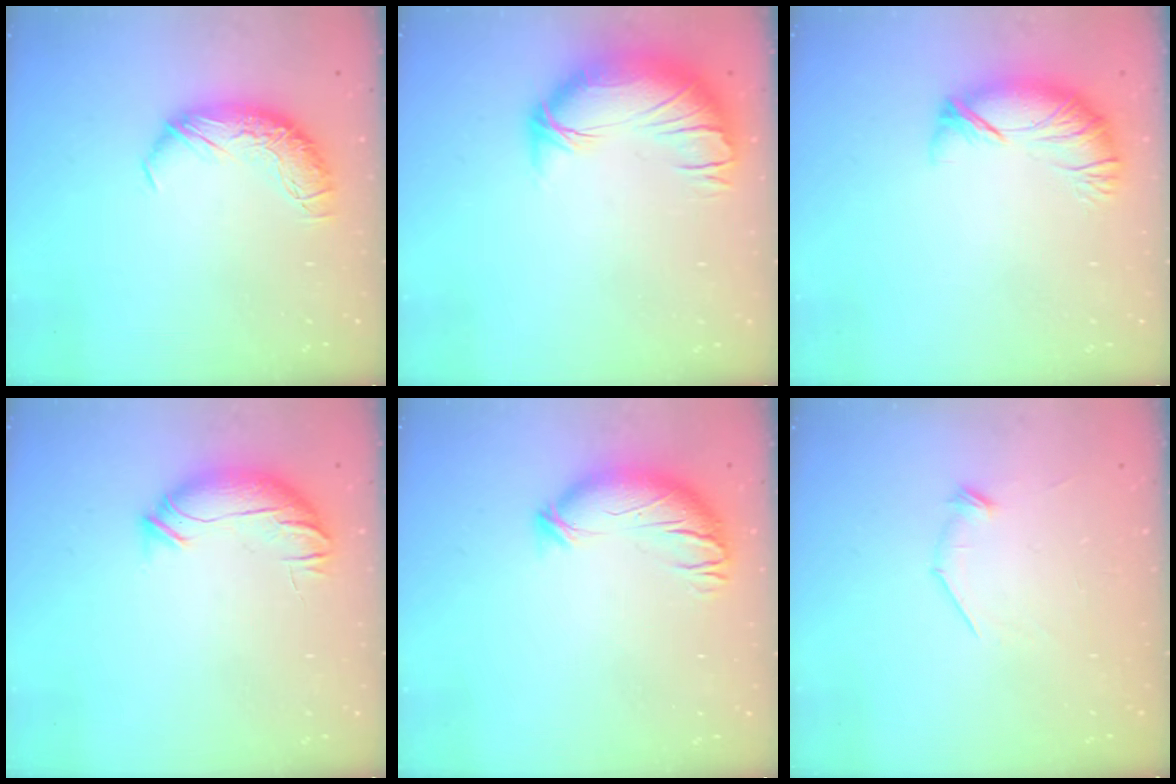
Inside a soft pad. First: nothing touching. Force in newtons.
{"total": 2.5, "press": 1.2, "slide": 2.2}
{"total": 3.9, "press": 3.3, "slide": 2.0}
{"total": 4.0, "press": 3.5, "slide": 1.9}
{"total": 3.8, "press": 2.8, "slide": 2.5}
{"total": 5.9, "press": 5.8, "slide": 1.3}